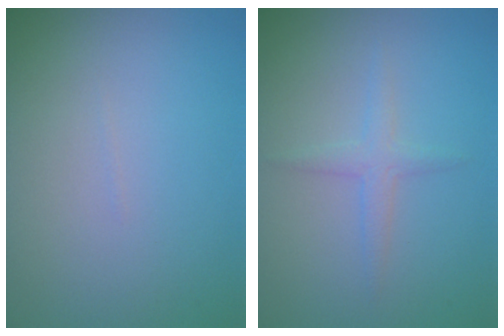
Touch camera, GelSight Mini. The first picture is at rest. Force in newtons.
{"total": 1.5, "press": 1.5, "slide": 0.0}